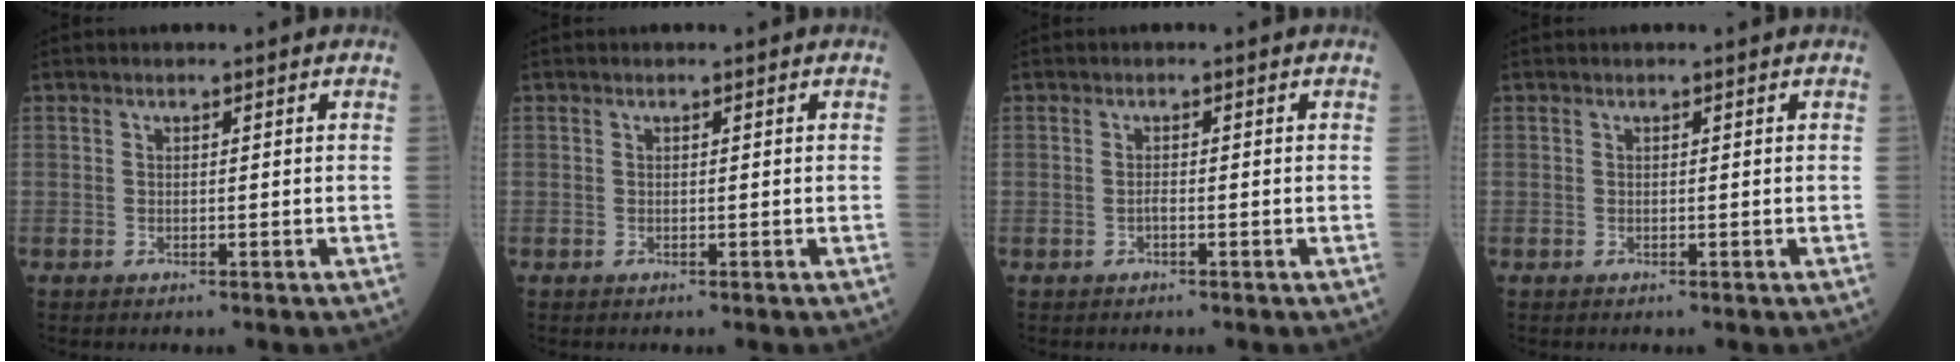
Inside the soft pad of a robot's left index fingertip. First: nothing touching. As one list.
[{"total": 0.0}, {"total": 0.6, "force": [-0.3, 0.0, 0.5], "torque": [-0.010, 0.001, -0.003]}, {"total": 0.0}]